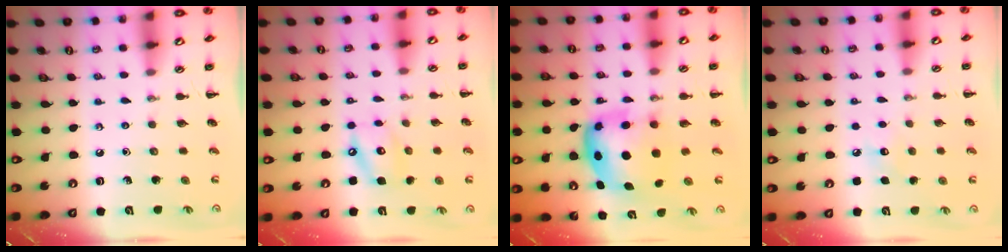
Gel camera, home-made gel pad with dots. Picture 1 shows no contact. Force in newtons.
{"total": 10.4, "press": 10.2, "slide": 2.1}
{"total": 7.0, "press": 6.8, "slide": 1.6}
{"total": 4.7, "press": 4.6, "slide": 1.0}